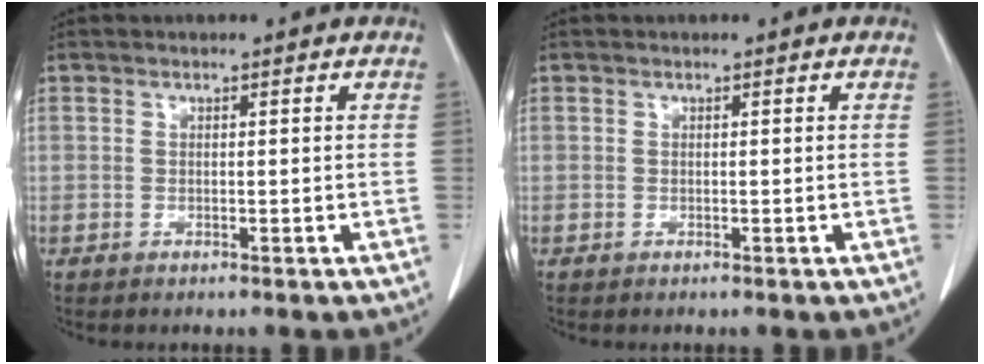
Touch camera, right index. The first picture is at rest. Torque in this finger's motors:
{"motor_torque": [0.00, 0.00, 0.00, 0.00]}